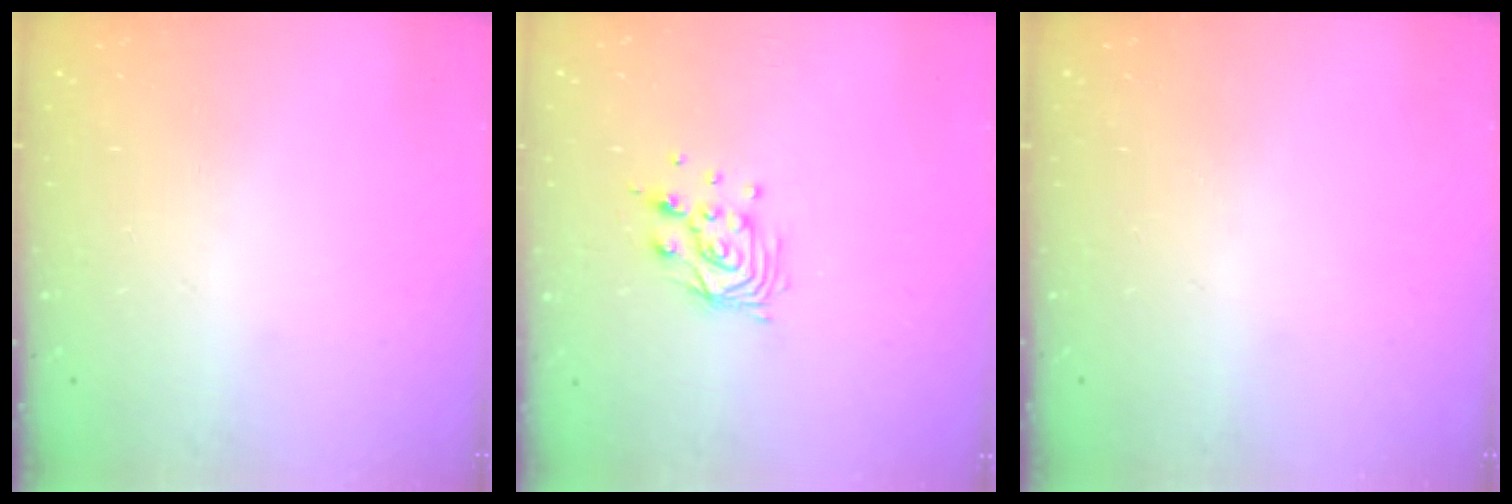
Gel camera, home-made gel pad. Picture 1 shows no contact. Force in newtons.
{"total": 9.5, "press": 9.4, "slide": 0.8}
{"total": 0.0}